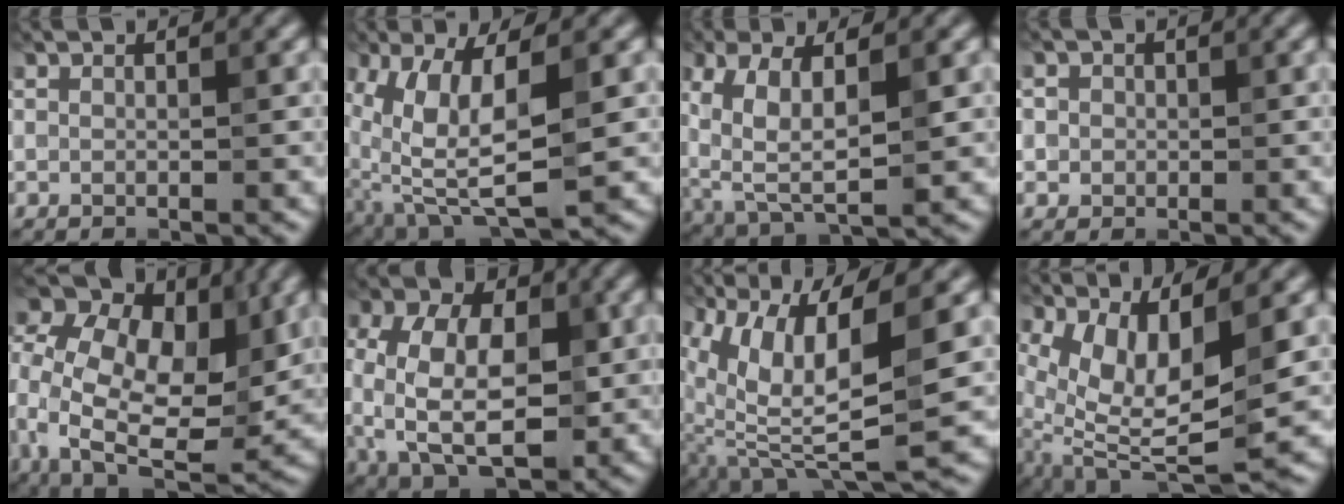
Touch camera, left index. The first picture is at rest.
{"total": 8.1, "force": [-0.4, 3.5, 7.3], "torque": [-0.163, -0.014, 0.007]}
{"total": 6.4, "force": [0.7, 2.9, 5.7], "torque": [-0.124, -0.003, 0.022]}
{"total": 1.0, "force": [-0.2, 0.9, -0.4], "torque": [0.016, -0.005, 0.006]}
{"total": 14.7, "force": [1.0, 10.3, 10.4], "torque": [-0.215, 0.010, 0.052]}
{"total": 10.2, "force": [-0.5, 6.7, 7.7], "torque": [-0.158, -0.005, 0.003]}
{"total": 9.4, "force": [1.1, 3.3, 8.8], "torque": [-0.181, -0.022, 0.037]}
{"total": 7.4, "force": [0.4, 2.8, 6.9], "torque": [-0.159, -0.021, 0.022]}